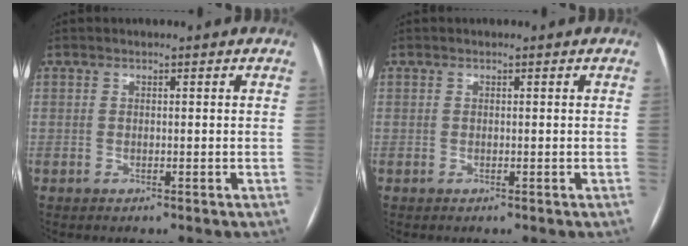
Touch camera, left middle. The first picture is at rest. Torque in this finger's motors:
{"motor_torque": [0.00, 0.02, 0.01, 0.00]}